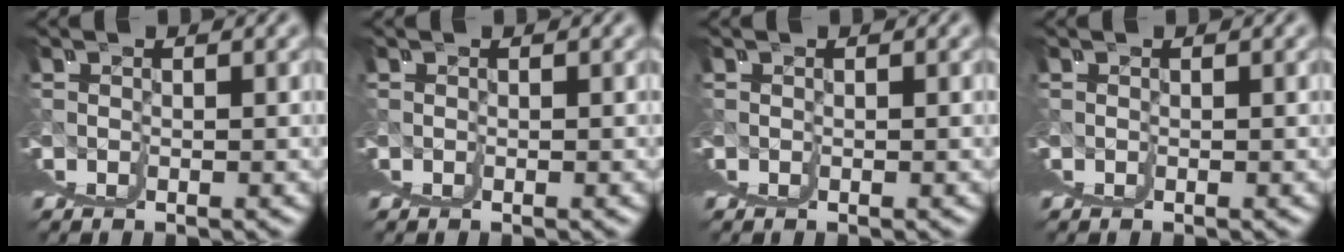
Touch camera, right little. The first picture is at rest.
{"total": 0.0}
{"total": 0.0}
{"total": 0.0}